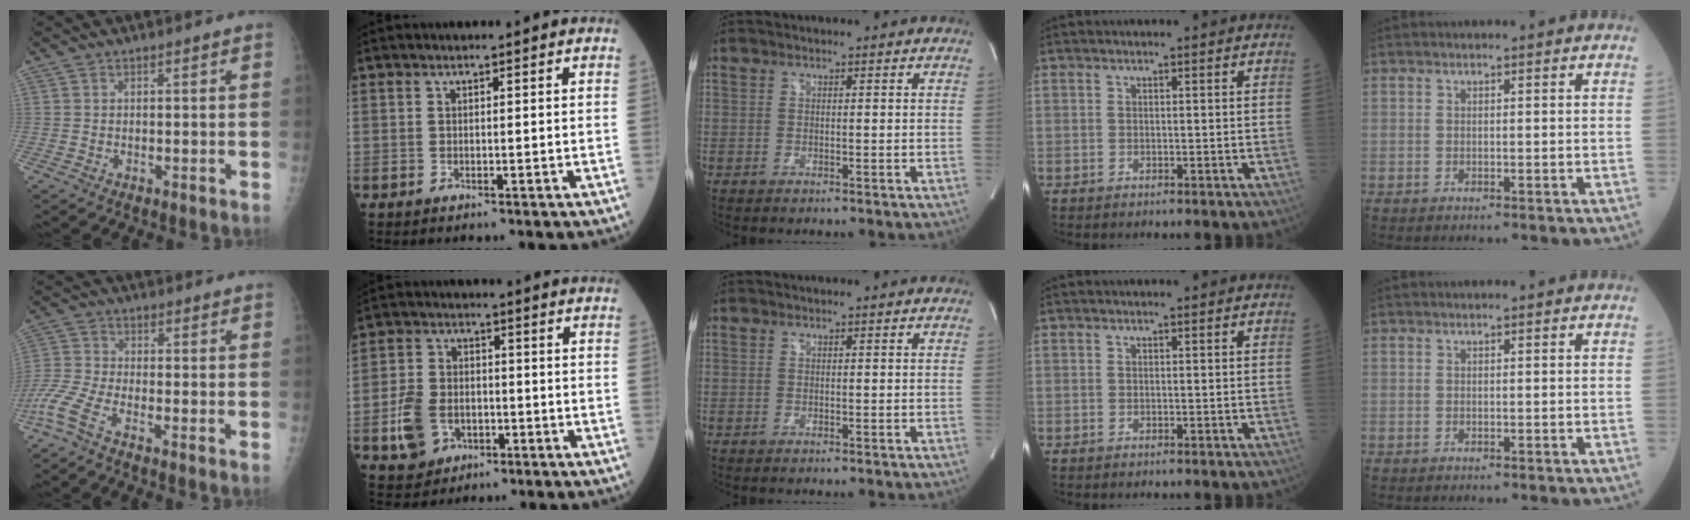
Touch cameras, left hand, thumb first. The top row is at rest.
{"thumb": {"total": 6.2, "force": [-4.3, 1.1, 4.4], "torque": [-0.116, 0.000, -0.102]}, "index": {"total": 7.9, "force": [-2.7, 6.2, 4.1], "torque": [-0.101, 0.011, -0.042]}}